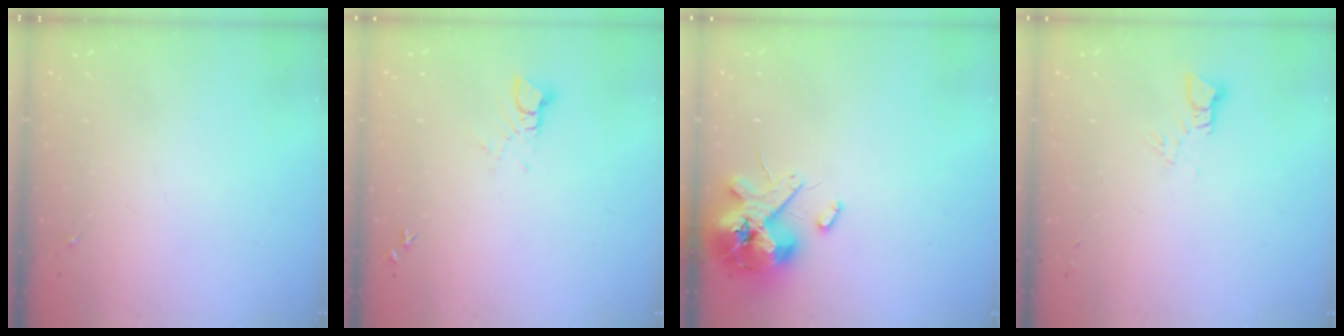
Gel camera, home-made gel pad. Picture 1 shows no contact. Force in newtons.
{"total": 4.4, "press": 4.4, "slide": 0.3}
{"total": 13.3, "press": 13.1, "slide": 2.2}
{"total": 3.6, "press": 3.6, "slide": 0.3}